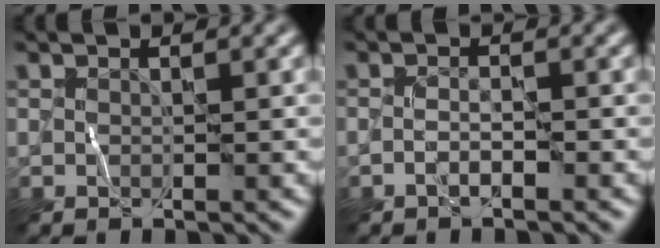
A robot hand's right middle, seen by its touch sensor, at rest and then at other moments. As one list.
[{"total": 0.9, "force": [-0.7, 0.1, 0.6], "torque": [-0.011, 0.003, -0.017]}]